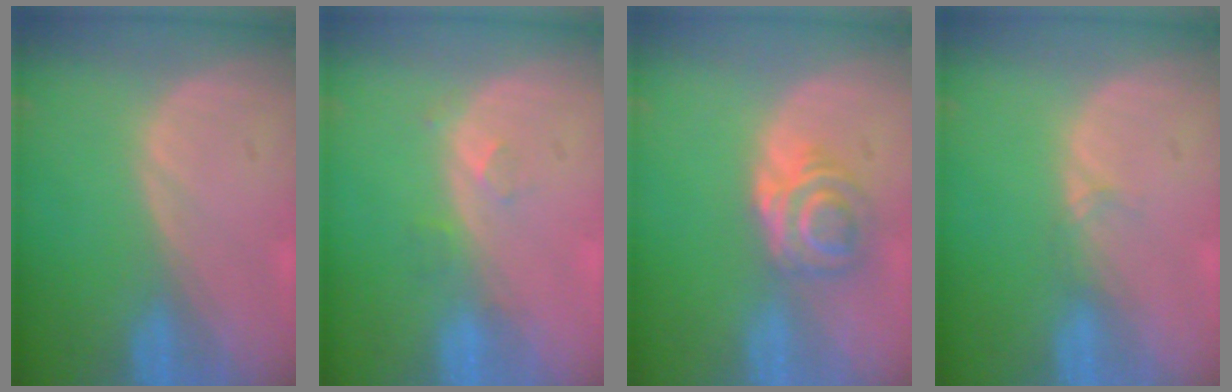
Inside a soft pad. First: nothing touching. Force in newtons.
{"total": 2.3, "press": 2.0, "slide": 1.1}
{"total": 6.2, "press": 5.1, "slide": 3.6}
{"total": 0.9, "press": 0.8, "slide": 0.2}